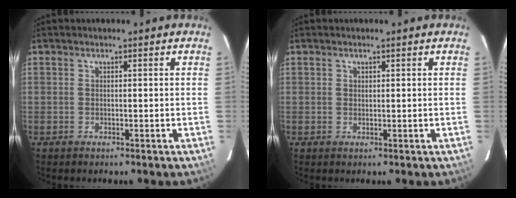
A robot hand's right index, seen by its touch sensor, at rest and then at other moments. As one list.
[{"total": 0.6, "force": [0.3, 0.5, 0.1], "torque": [-0.002, 0.003, 0.005]}]